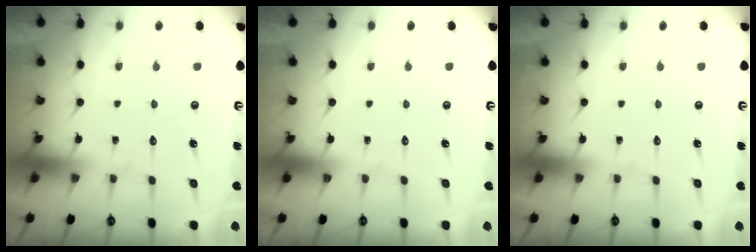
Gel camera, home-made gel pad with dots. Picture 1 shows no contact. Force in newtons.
{"total": 0.0}
{"total": 0.0}